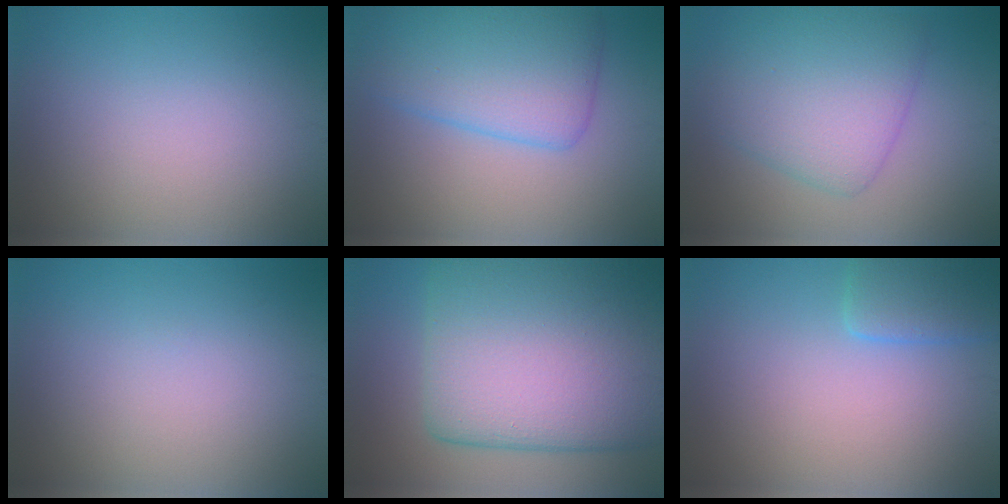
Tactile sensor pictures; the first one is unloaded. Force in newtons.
{"total": 6.9, "press": 6.9, "slide": 0.1}
{"total": 6.1, "press": 6.1, "slide": 0.2}
{"total": 0.0}
{"total": 17.5, "press": 17.4, "slide": 1.0}
{"total": 3.0, "press": 3.0, "slide": 0.3}